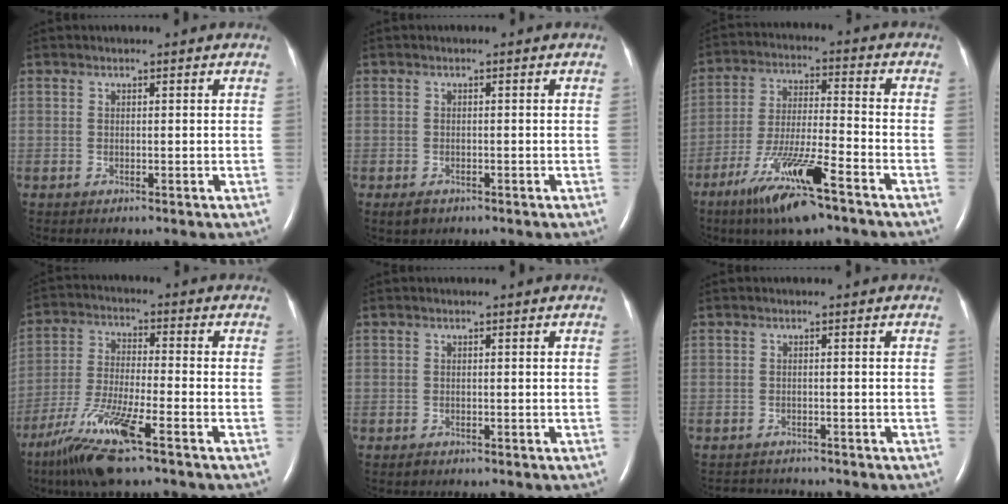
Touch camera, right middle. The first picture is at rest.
{"total": 1.6, "force": [-1.0, 0.9, 0.8], "torque": [-0.018, -0.001, -0.011]}
{"total": 13.1, "force": [-8.2, 1.0, 10.2], "torque": [-0.204, -0.029, -0.148]}
{"total": 12.3, "force": [-7.5, 1.0, 9.7], "torque": [-0.205, -0.030, -0.140]}
{"total": 0.6, "force": [-0.5, 0.3, 0.1], "torque": [-0.004, -0.001, -0.007]}
{"total": 3.4, "force": [-3.4, 0.7, 0.1], "torque": [-0.002, -0.008, -0.047]}